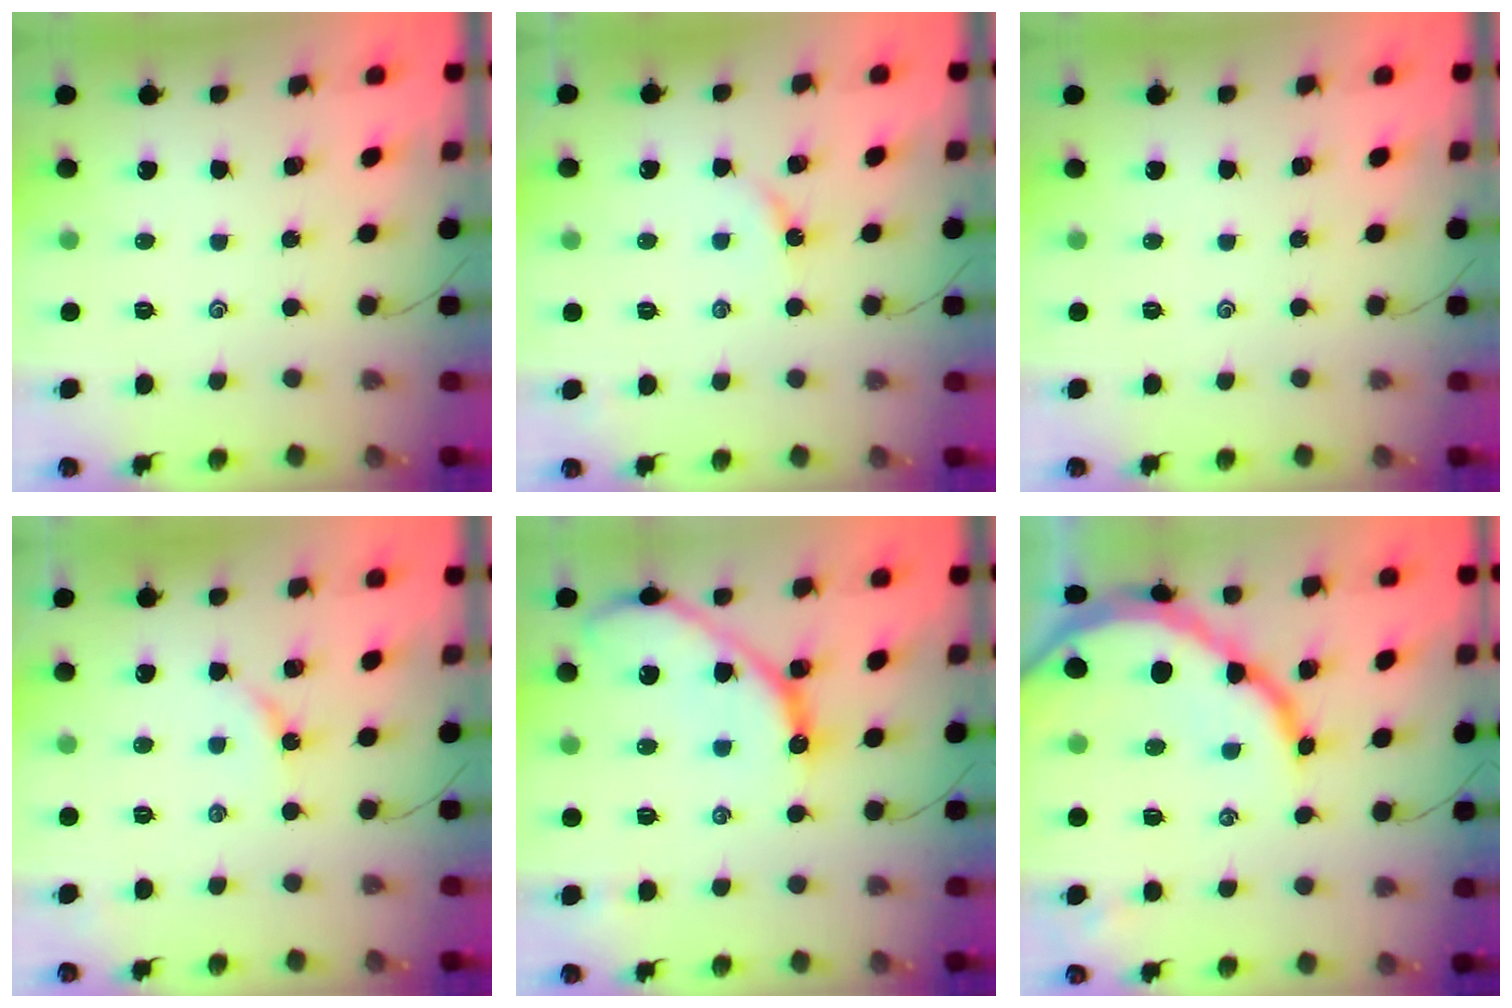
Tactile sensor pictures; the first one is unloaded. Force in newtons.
{"total": 2.9, "press": 2.9, "slide": 0.3}
{"total": 0.0}
{"total": 3.4, "press": 3.3, "slide": 0.4}
{"total": 12.3, "press": 12.3, "slide": 1.3}
{"total": 18.0, "press": 17.9, "slide": 1.8}